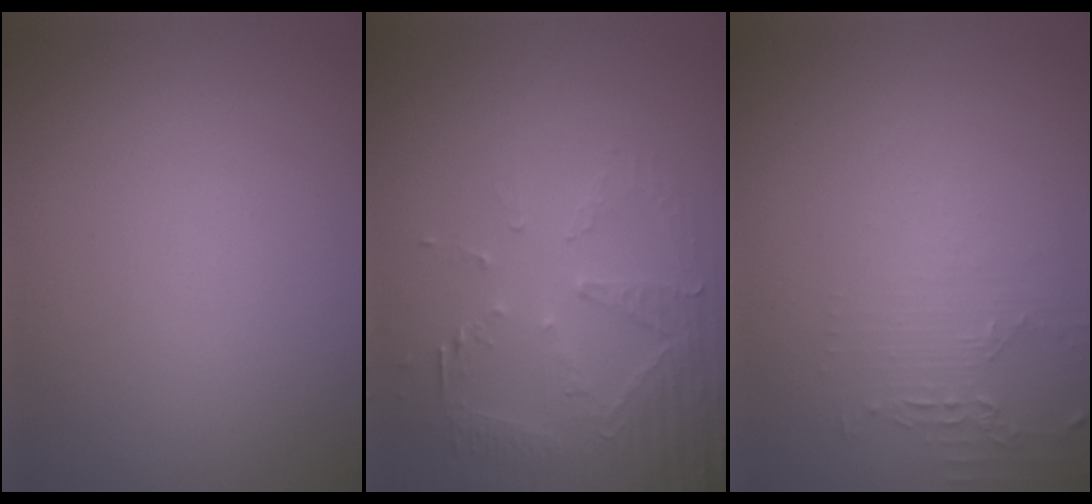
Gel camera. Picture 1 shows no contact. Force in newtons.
{"total": 5.3, "press": 3.7, "slide": 3.8}
{"total": 1.5, "press": 1.5, "slide": 0.4}